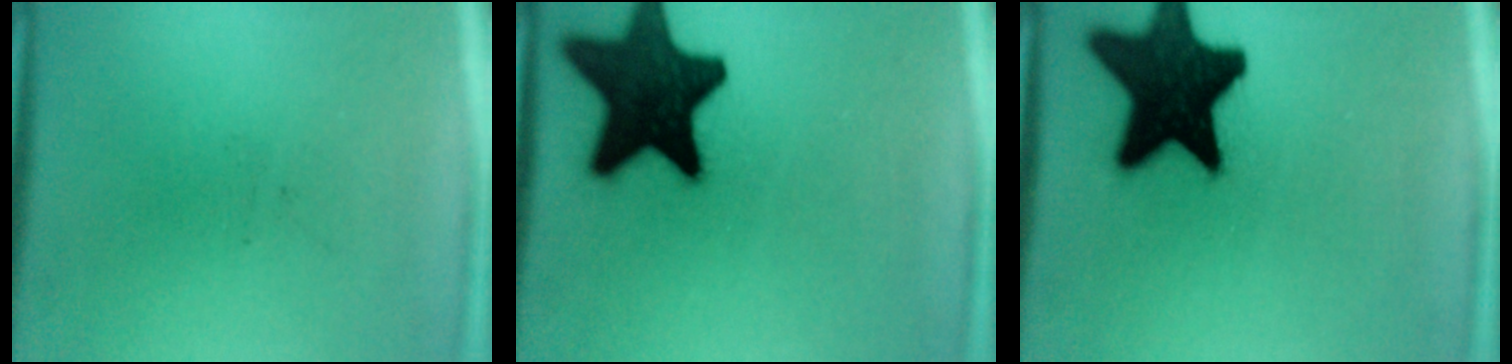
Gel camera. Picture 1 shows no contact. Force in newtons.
{"total": 18.2}
{"total": 19.9}